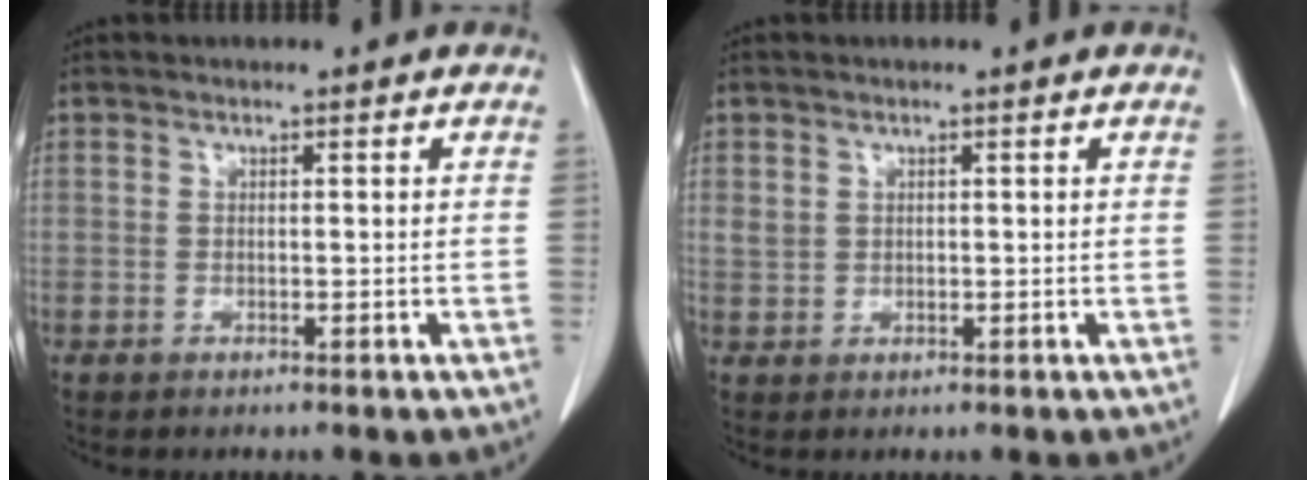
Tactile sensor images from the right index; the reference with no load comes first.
{"total": 1.6, "force": [0.8, 1.4, 0.5], "torque": [-0.004, 0.005, 0.016]}